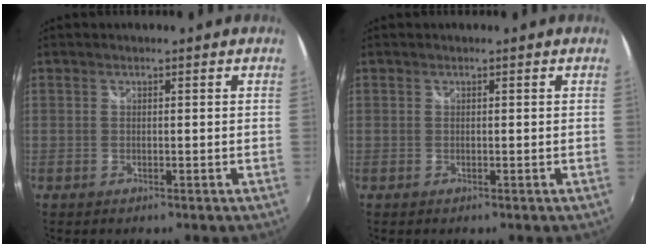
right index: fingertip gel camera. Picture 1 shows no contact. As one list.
[{"total": 0.0}]